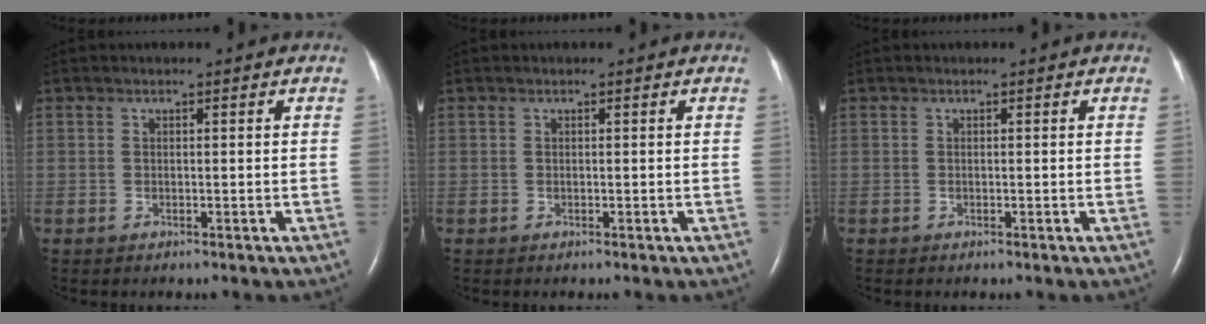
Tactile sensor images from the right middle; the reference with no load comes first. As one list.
[{"total": 0.0}, {"total": 0.0}]